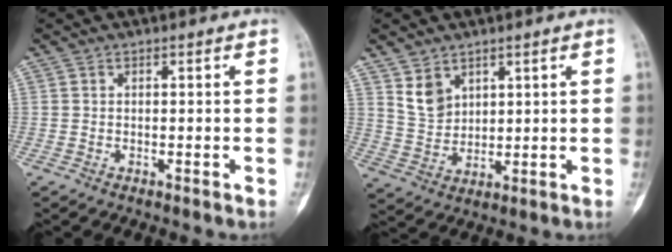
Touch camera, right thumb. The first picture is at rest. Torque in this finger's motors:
{"motor_torque": [-0.26, 0.33, -0.05, 0.08, 0.00]}